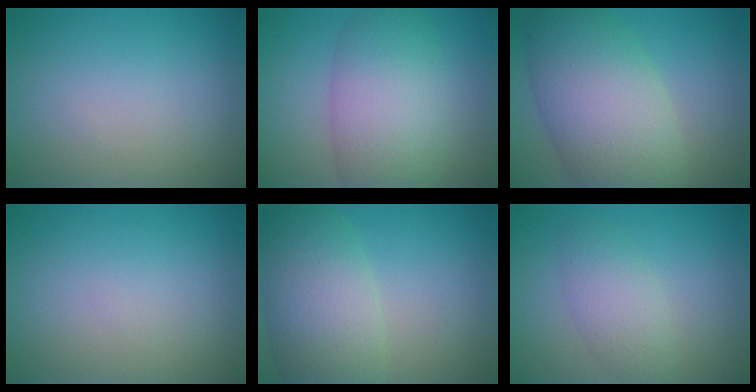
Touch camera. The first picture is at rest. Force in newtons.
{"total": 8.0, "press": 8.0, "slide": 0.2}
{"total": 9.9, "press": 9.9, "slide": 0.4}
{"total": 0.0}
{"total": 7.3, "press": 7.3, "slide": 0.2}
{"total": 2.9, "press": 2.9, "slide": 0.1}